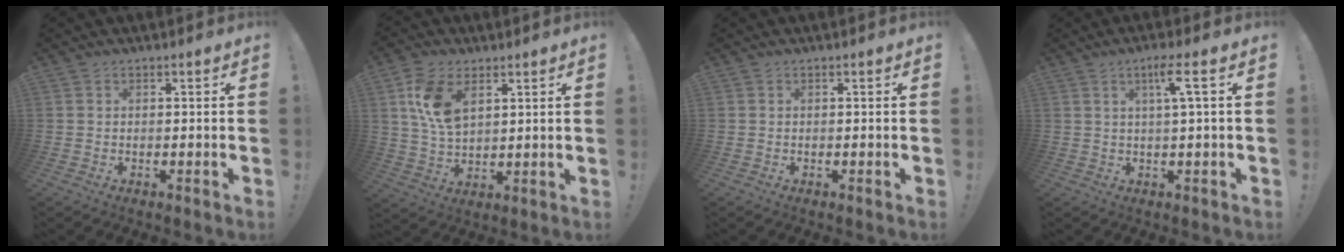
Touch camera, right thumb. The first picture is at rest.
{"total": 11.7, "force": [5.1, 7.0, 7.8], "torque": [-0.155, -0.012, 0.094]}
{"total": 0.0}
{"total": 5.7, "force": [2.0, -0.2, 5.3], "torque": [-0.082, -0.007, 0.023]}